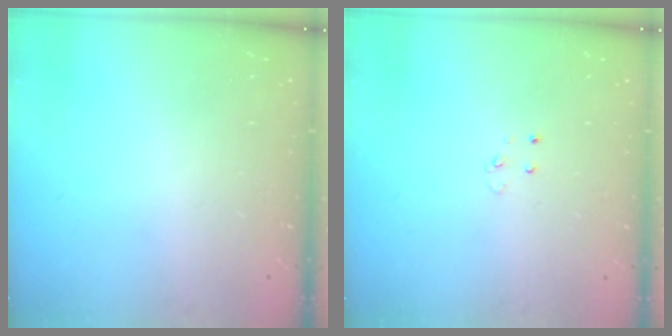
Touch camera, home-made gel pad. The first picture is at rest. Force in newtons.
{"total": 3.0, "press": 3.0, "slide": 0.4}